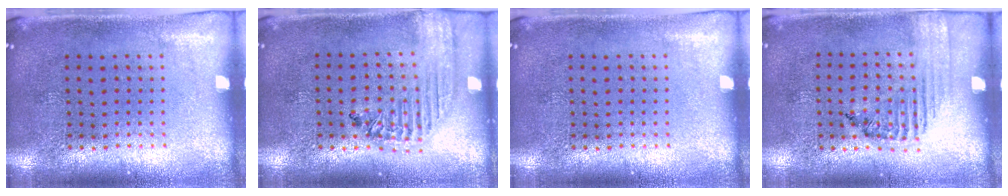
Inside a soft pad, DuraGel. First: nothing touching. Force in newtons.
{"total": 1.8, "press": 1.7, "slide": 0.7}
{"total": 0.0}
{"total": 1.6, "press": 1.2, "slide": 1.0}